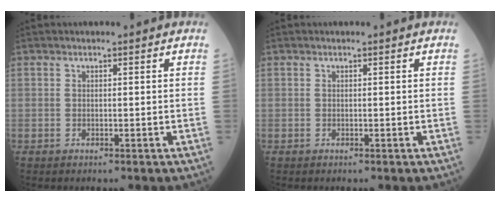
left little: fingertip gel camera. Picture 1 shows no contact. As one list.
[{"total": 0.0}]